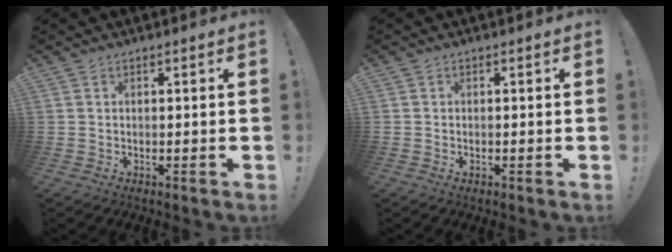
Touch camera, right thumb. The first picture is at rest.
{"total": 0.5, "force": [-0.5, 0.2, 0.0], "torque": [-0.007, 0.003, -0.007]}